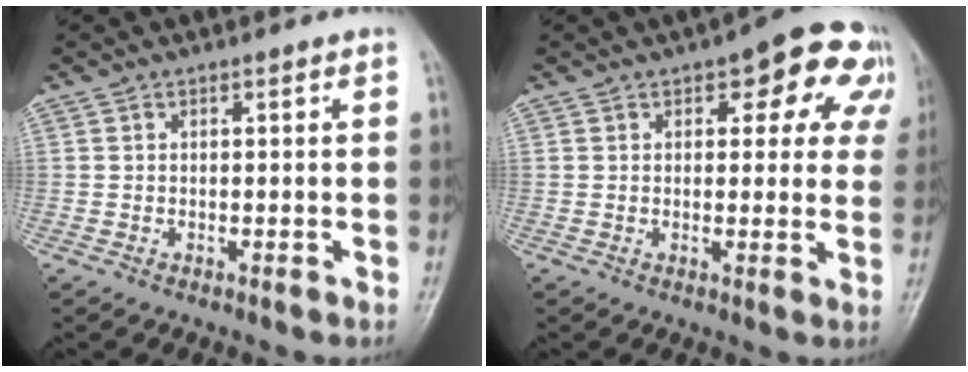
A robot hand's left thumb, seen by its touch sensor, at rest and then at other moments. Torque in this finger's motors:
{"motor_torque": [0.19, 0.20, -0.10, 0.05, 0.08]}